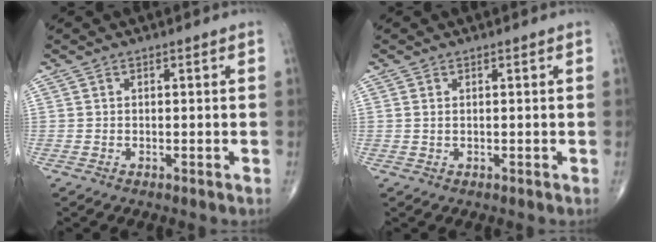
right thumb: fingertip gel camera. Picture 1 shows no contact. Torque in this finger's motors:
{"motor_torque": [0.21, -0.27, 0.33, 0.06, -0.03]}